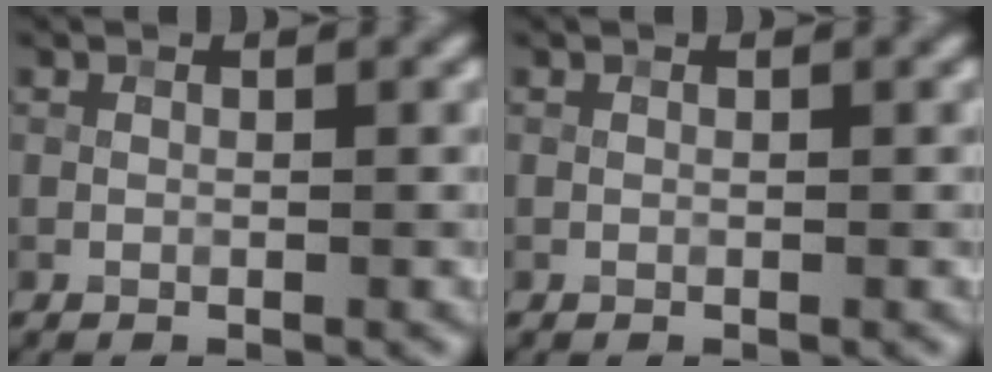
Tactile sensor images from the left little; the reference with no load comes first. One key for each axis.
{"total": 0.0}